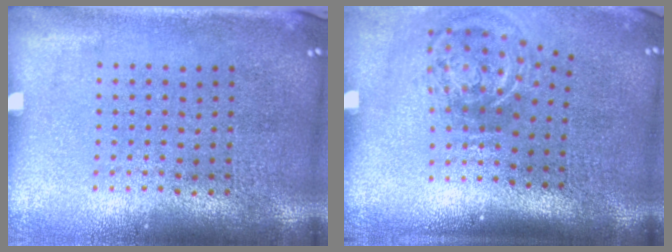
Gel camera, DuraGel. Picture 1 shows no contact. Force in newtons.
{"total": 2.2, "press": 1.4, "slide": 1.7}